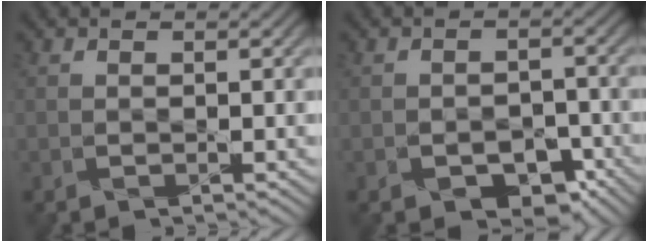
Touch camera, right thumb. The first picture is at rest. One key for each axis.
{"total": 4.5, "fx": -2.8, "fy": 2.9, "fz": 2.0, "tx": -0.025, "ty": -0.007, "tz": -0.041}